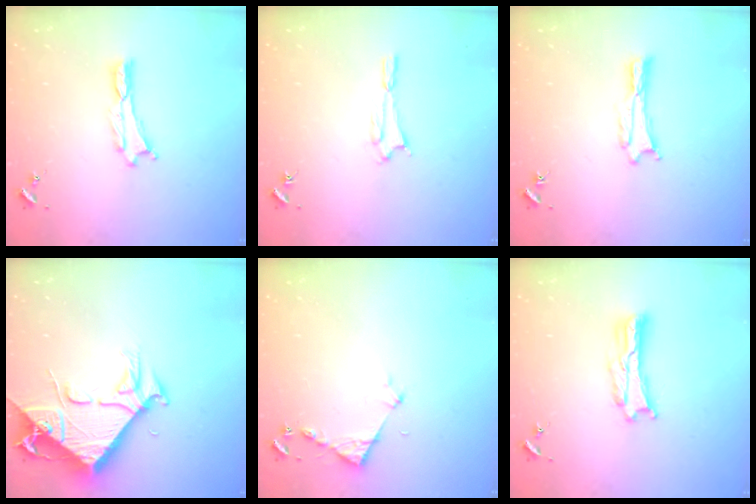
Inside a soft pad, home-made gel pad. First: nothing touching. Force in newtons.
{"total": 1.6, "press": 1.6, "slide": 0.1}
{"total": 0.0}
{"total": 9.0, "press": 9.0, "slide": 0.9}
{"total": 3.5, "press": 3.5, "slide": 0.3}
{"total": 1.7, "press": 1.7, "slide": 0.3}